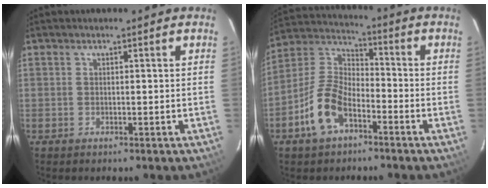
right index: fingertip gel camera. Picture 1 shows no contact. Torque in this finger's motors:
{"motor_torque": [1.09, -0.98, 0.64, 0.14]}